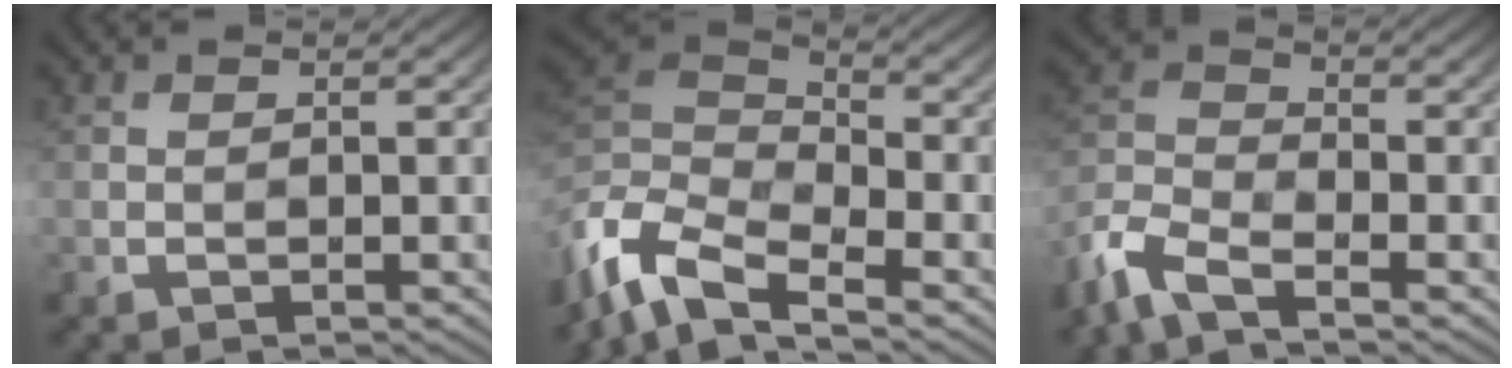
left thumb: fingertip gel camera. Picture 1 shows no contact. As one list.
[{"total": 9.5, "force": [-4.7, 4.8, 6.7], "torque": [-0.173, 0.005, -0.093]}, {"total": 7.6, "force": [-5.0, 2.9, 4.9], "torque": [-0.114, -0.006, -0.119]}]